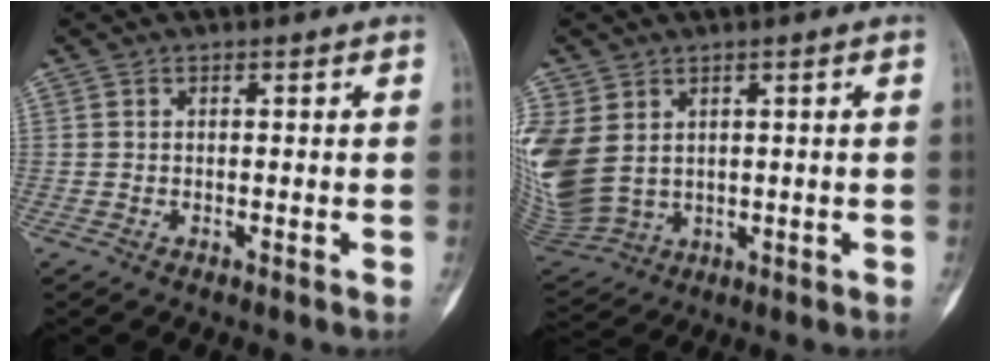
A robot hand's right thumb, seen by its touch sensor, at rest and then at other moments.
{"total": 14.2, "force": [2.8, 11.1, 8.4], "torque": [-0.219, -0.003, 0.084]}